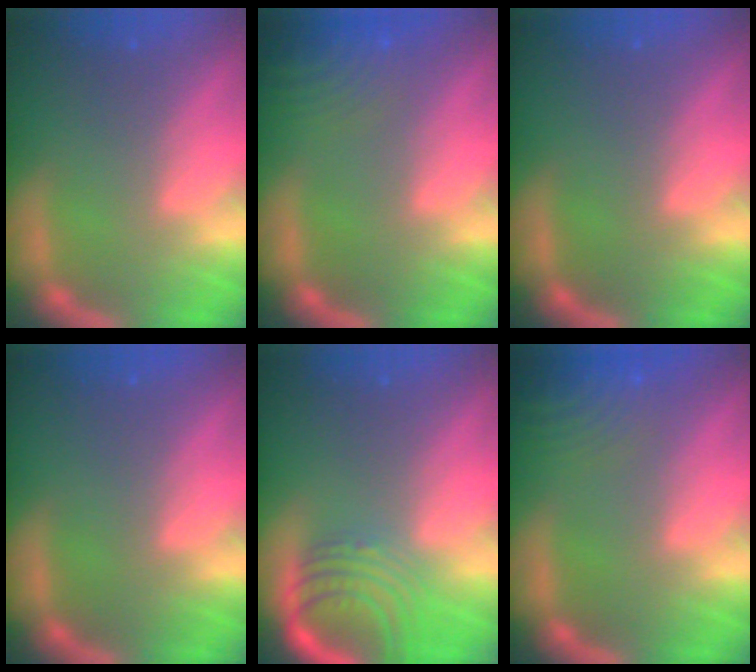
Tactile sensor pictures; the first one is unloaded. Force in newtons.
{"total": 10.0}
{"total": 0.0}
{"total": 0.0}
{"total": 7.1}
{"total": 10.0}